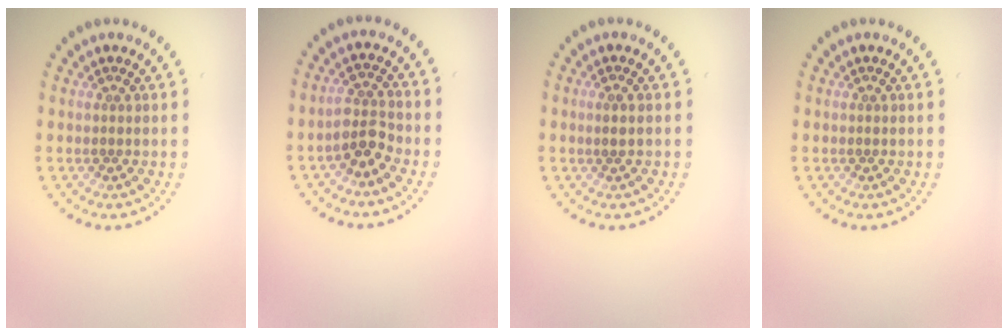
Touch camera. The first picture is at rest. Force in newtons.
{"total": 2.6, "press": 2.4, "slide": 1.2}
{"total": 0.6, "press": 0.4, "slide": 0.4}
{"total": 0.0}